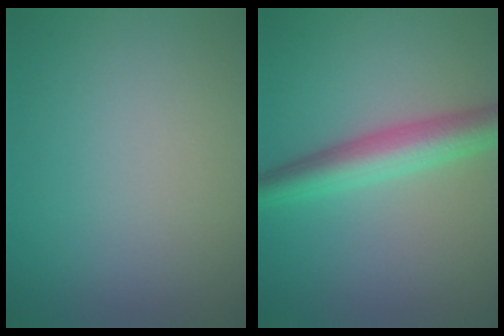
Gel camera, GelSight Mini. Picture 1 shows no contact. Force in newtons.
{"total": 5.0, "press": 5.0, "slide": 0.1}